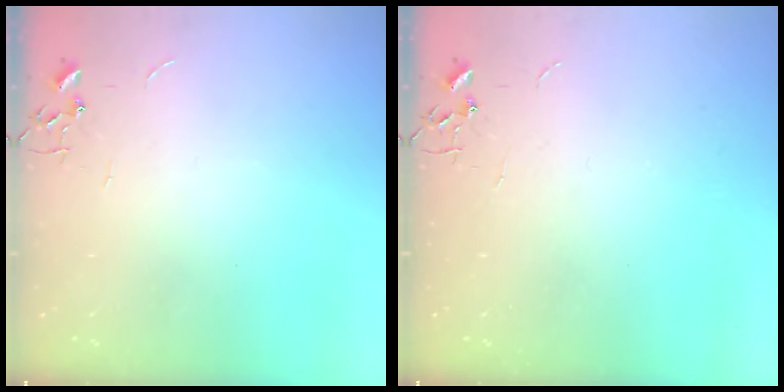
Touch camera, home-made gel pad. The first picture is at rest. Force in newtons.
{"total": 0.0}